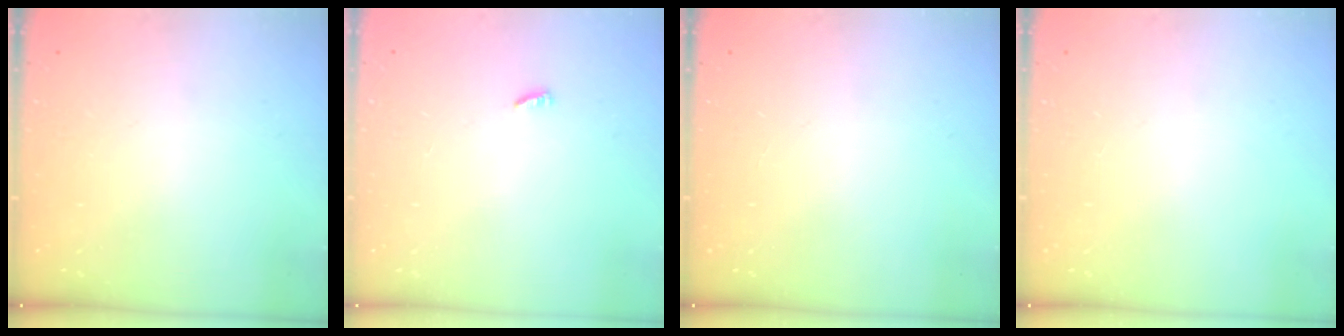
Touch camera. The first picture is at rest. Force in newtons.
{"total": 1.9, "press": 1.9, "slide": 0.3}
{"total": 0.0}
{"total": 0.0}